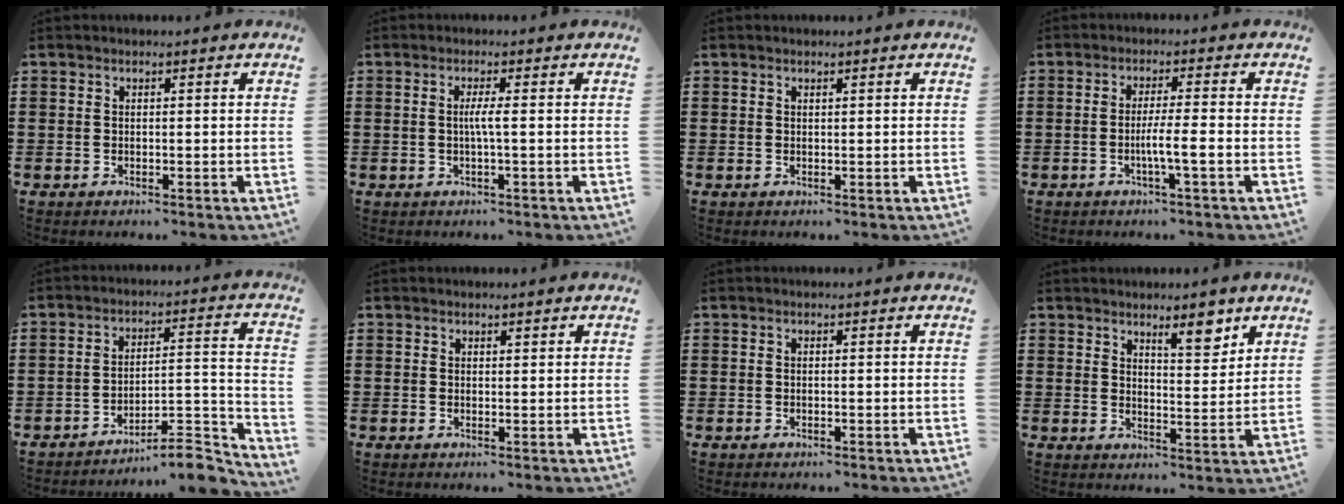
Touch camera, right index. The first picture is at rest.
{"total": 2.4, "force": [-0.3, -0.3, 2.3], "torque": [-0.044, -0.008, -0.009]}
{"total": 0.0}
{"total": 4.2, "force": [-1.3, -0.1, 4.0], "torque": [-0.078, -0.009, -0.028]}
{"total": 8.0, "force": [-7.1, 1.1, 3.5], "torque": [-0.046, 0.006, -0.136]}
{"total": 0.7, "force": [0.6, 0.3, 0.1], "torque": [-0.003, 0.002, 0.011]}
{"total": 0.0}
{"total": 5.5, "force": [4.3, 1.6, 3.2], "torque": [-0.038, -0.013, 0.068]}